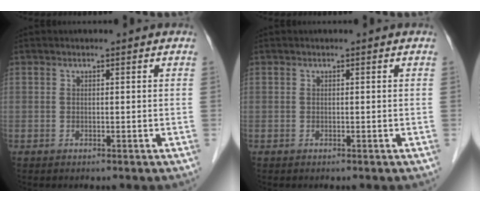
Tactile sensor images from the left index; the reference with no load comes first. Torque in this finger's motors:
{"motor_torque": [0.00, 0.00, -0.01, 0.00]}